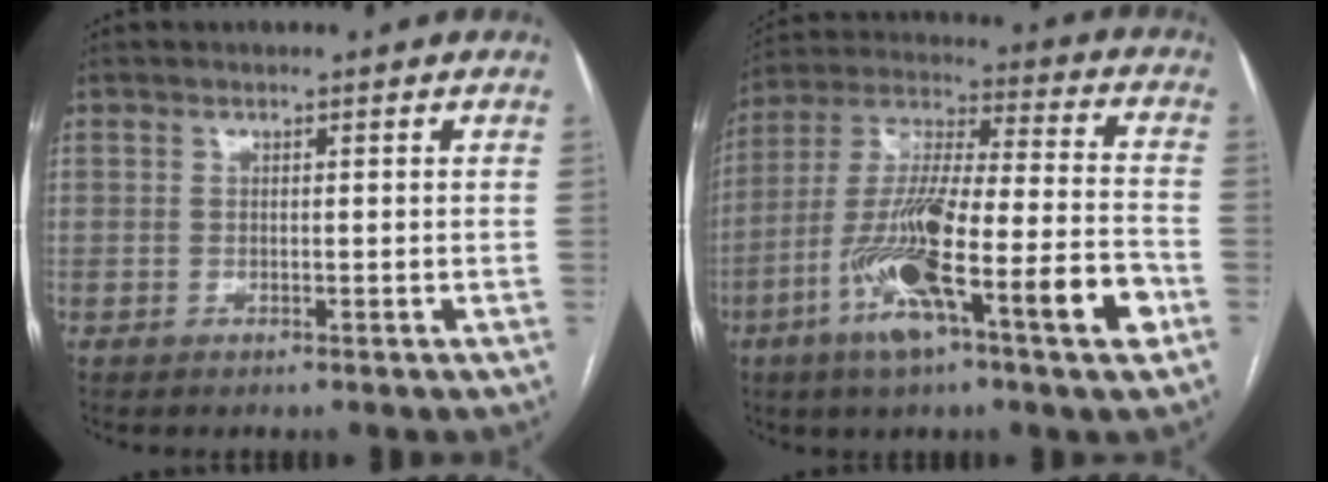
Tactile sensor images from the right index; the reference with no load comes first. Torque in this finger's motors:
{"motor_torque": [1.61, -0.53, 1.05, 0.21]}